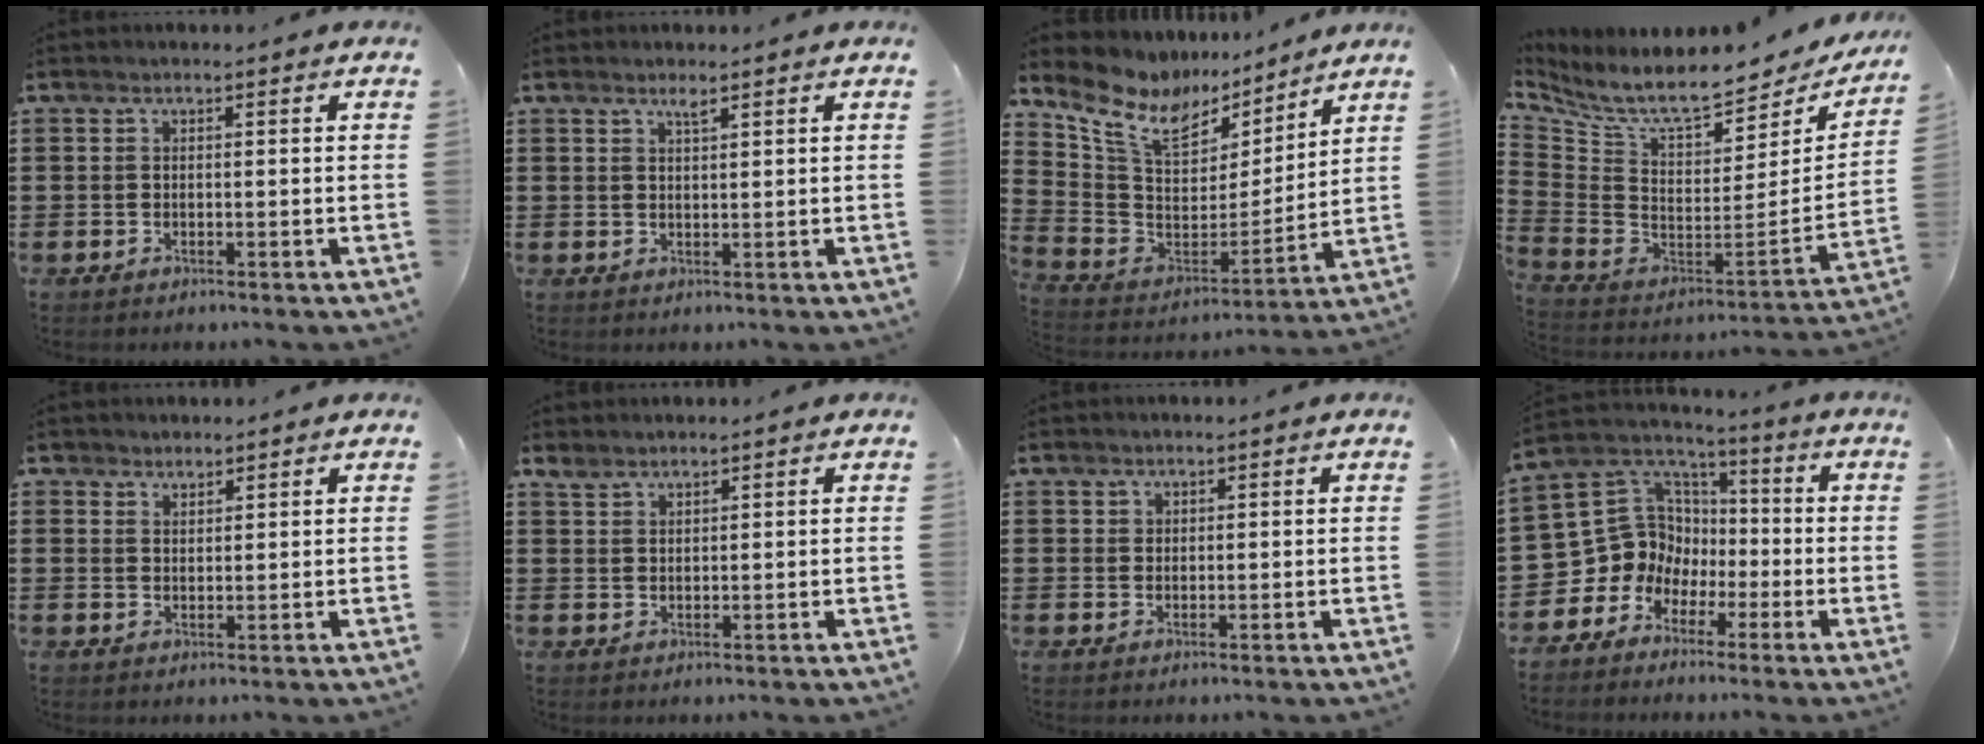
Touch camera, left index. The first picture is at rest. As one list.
[{"total": 1.5, "force": [1.2, 0.2, 0.9], "torque": [-0.020, -0.001, 0.021]}, {"total": 10.3, "force": [7.8, 5.2, 4.3], "torque": [-0.121, -0.048, 0.140]}, {"total": 8.4, "force": [6.9, 1.7, 4.5], "torque": [-0.119, -0.062, 0.119]}, {"total": 1.9, "force": [1.7, 0.8, -0.1], "torque": [-0.003, 0.005, 0.034]}, {"total": 1.9, "force": [1.8, 0.4, 0.3], "torque": [-0.011, -0.001, 0.036]}, {"total": 1.0, "force": [0.7, 0.7, 0.0], "torque": [-0.003, 0.002, 0.015]}, {"total": 9.0, "force": [-1.7, 8.7, 1.4], "torque": [-0.079, -0.014, -0.030]}]